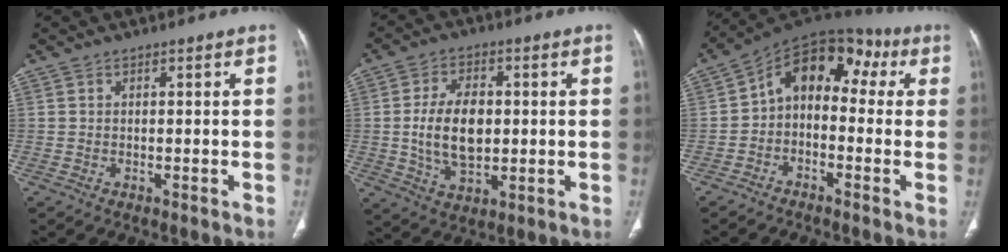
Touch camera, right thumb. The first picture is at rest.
{"total": 11.0, "force": [0.1, 6.7, 8.7], "torque": [-0.145, 0.001, 0.009]}
{"total": 12.6, "force": [0.8, 8.6, 9.2], "torque": [-0.090, 0.059, -0.009]}